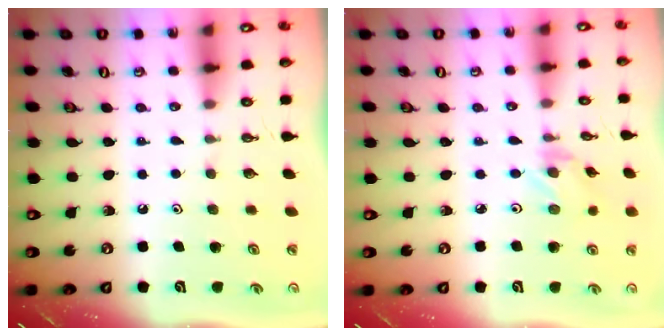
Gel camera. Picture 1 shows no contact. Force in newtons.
{"total": 1.1, "press": 1.0, "slide": 0.4}